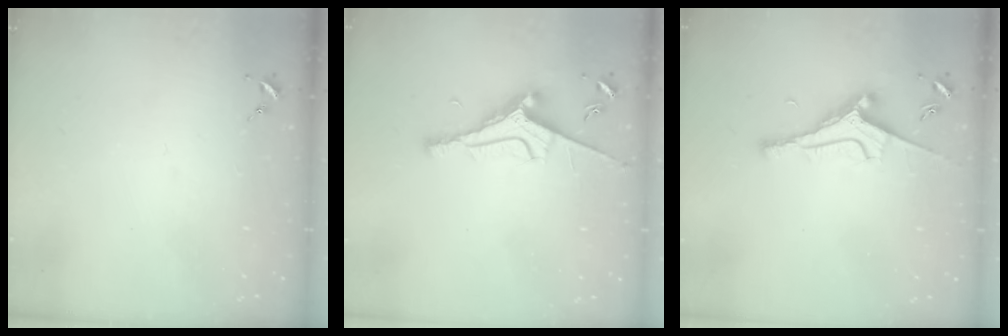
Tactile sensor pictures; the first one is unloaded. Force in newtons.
{"total": 8.9, "press": 8.8, "slide": 1.3}
{"total": 9.3, "press": 9.2, "slide": 1.4}